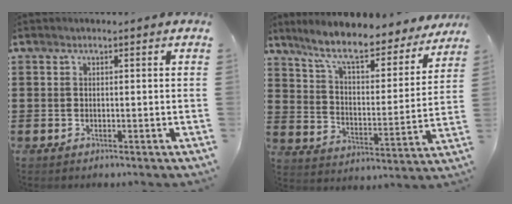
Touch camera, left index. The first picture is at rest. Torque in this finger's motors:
{"motor_torque": [1.10, -1.03, 0.97, 0.21]}